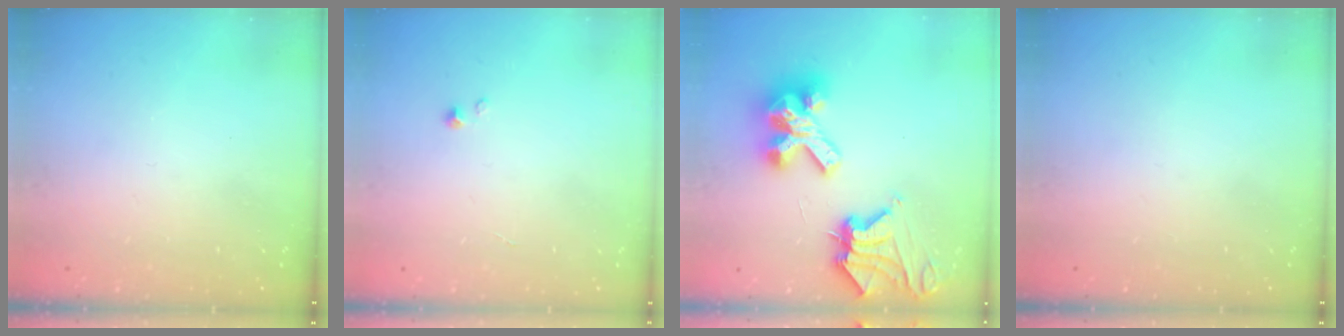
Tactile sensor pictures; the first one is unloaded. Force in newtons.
{"total": 0.0}
{"total": 14.5, "press": 14.3, "slide": 1.8}
{"total": 0.0}